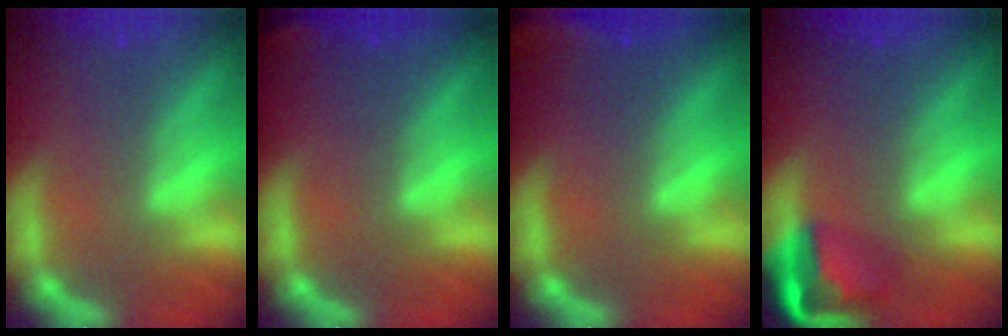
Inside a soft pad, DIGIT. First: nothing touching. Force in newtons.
{"total": 1.4}
{"total": 6.4}
{"total": 5.5}